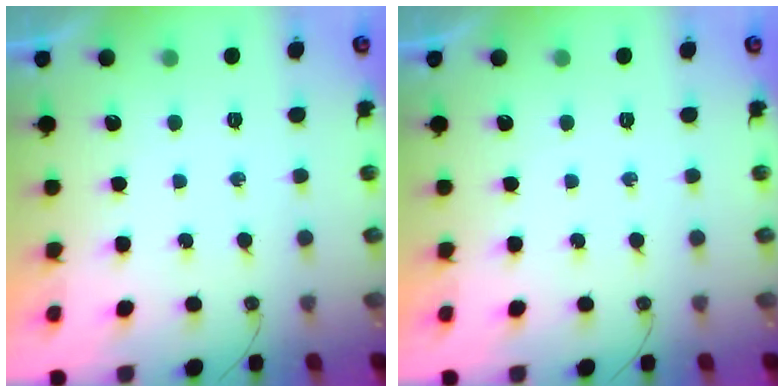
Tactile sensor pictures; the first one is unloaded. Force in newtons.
{"total": 0.0}